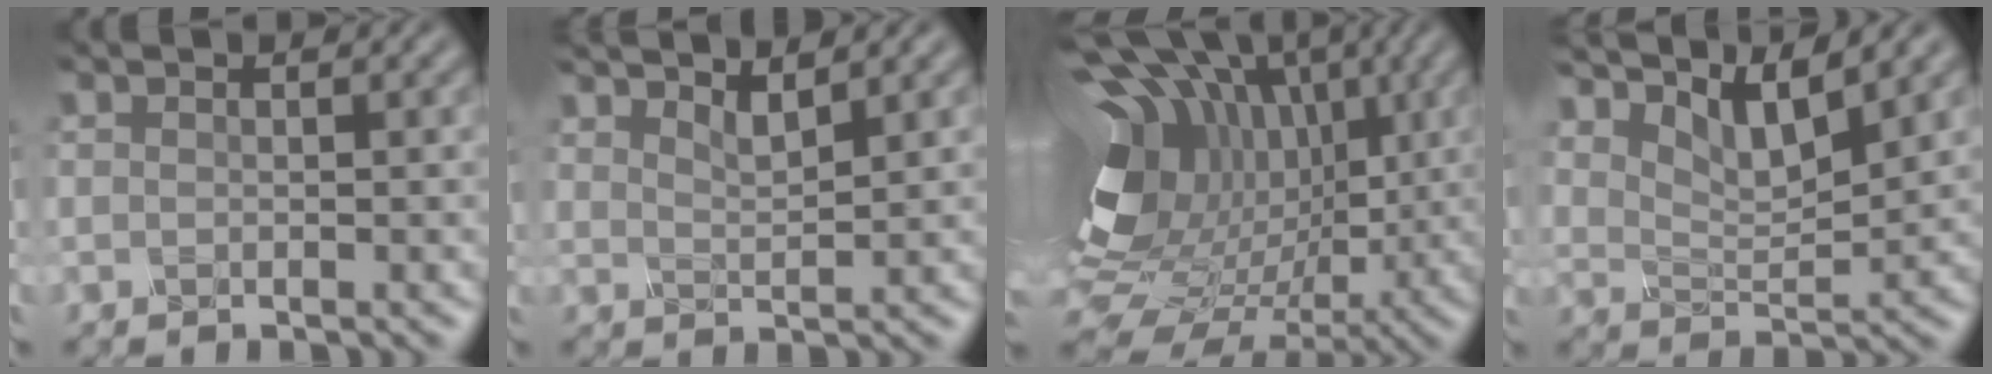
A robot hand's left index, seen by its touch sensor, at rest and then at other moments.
{"total": 2.0, "force": [1.6, 0.5, 1.1], "torque": [-0.020, -0.002, 0.031]}
{"total": 16.8, "force": [1.2, 11.9, 11.8], "torque": [-0.217, 0.002, 0.052]}
{"total": 5.8, "force": [3.8, 2.3, 3.8], "torque": [-0.080, -0.001, 0.066]}